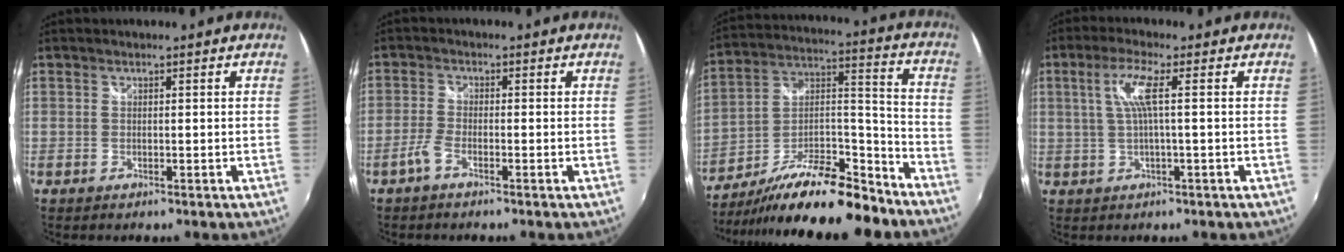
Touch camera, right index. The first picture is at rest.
{"total": 2.9, "force": [-1.9, 0.6, 2.0], "torque": [-0.056, 0.000, -0.044]}
{"total": 21.2, "force": [-16.2, 5.2, 12.6], "torque": [-0.222, -0.002, -0.265]}
{"total": 5.3, "force": [0.8, -0.2, 5.2], "torque": [-0.106, 0.001, 0.022]}